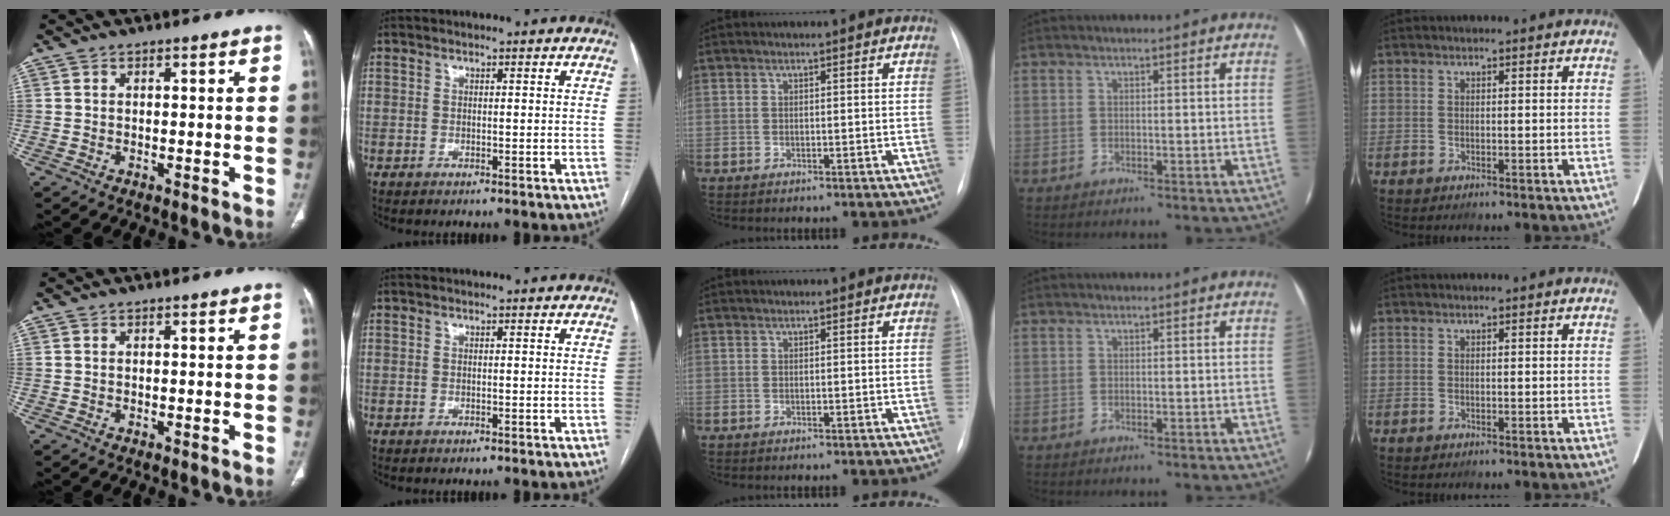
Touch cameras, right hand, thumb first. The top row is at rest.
{}